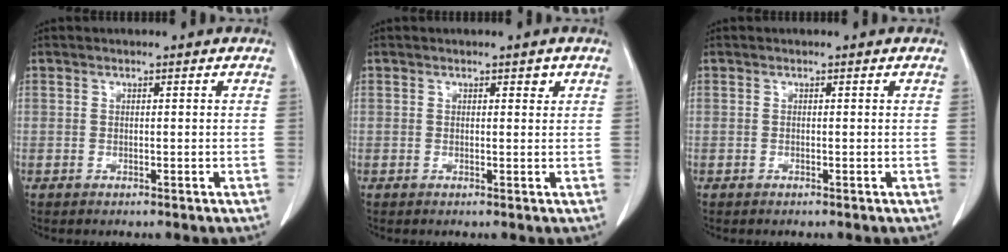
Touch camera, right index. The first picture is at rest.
{"total": 1.4, "force": [0.9, 0.6, 0.9], "torque": [-0.009, -0.005, 0.011]}
{"total": 0.0}